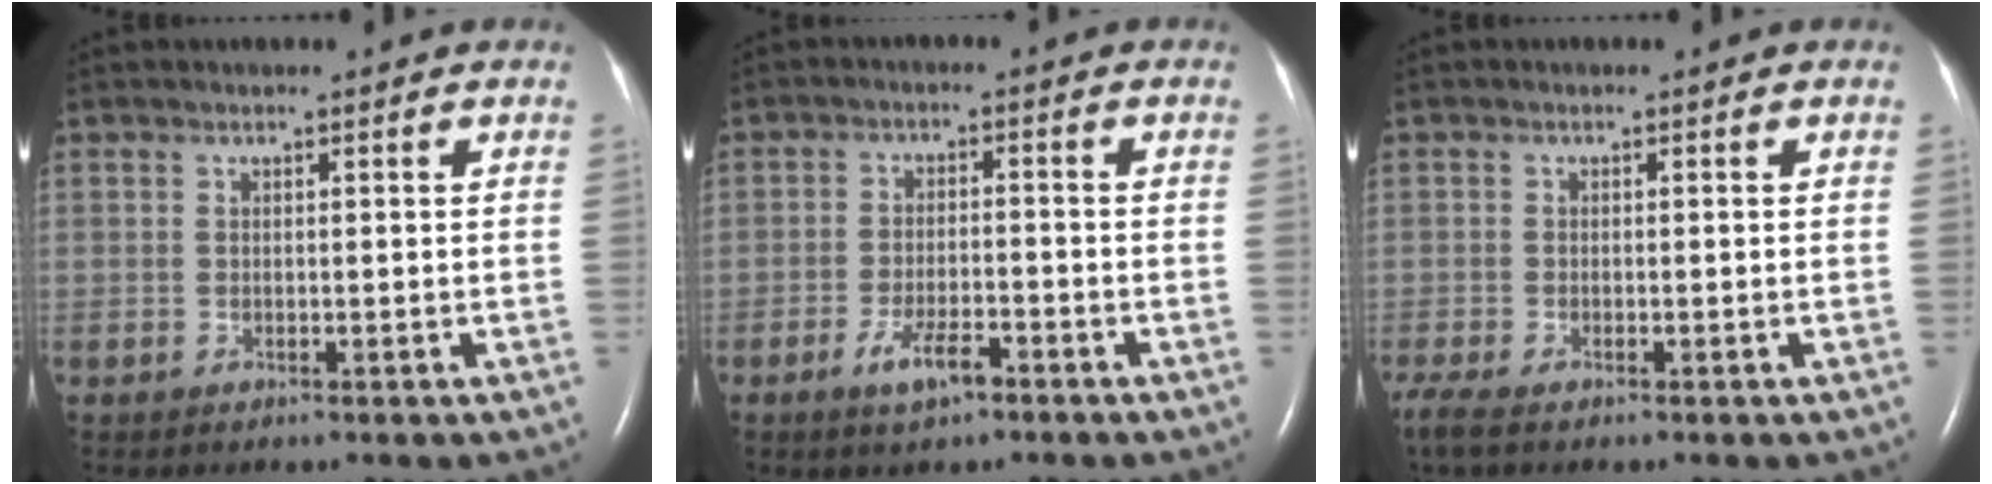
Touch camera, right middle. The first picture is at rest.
{"total": 4.7, "force": [-3.0, 1.2, 3.4], "torque": [-0.072, -0.002, -0.051]}
{"total": 3.3, "force": [-2.5, 0.8, 2.0], "torque": [-0.046, -0.012, -0.048]}